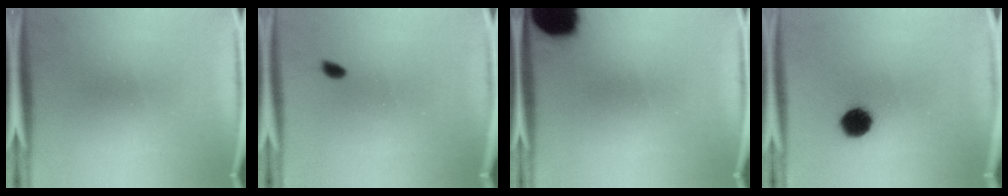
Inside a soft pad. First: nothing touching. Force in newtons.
{"total": 1.5}
{"total": 17.5}
{"total": 7.2}